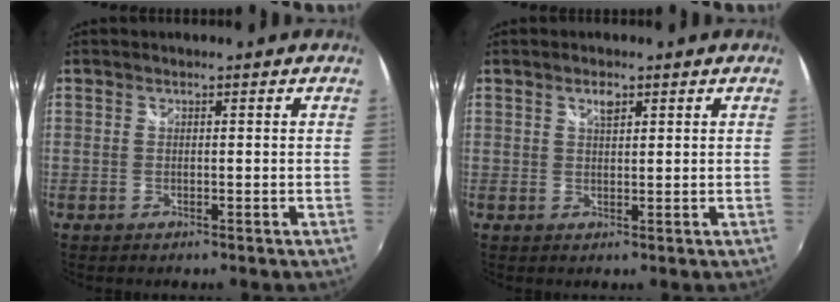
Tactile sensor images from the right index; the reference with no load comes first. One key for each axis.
{"total": 2.2, "fx": 1.3, "fy": 1.0, "fz": 1.5, "tx": -0.023, "ty": 0.003, "tz": 0.021}